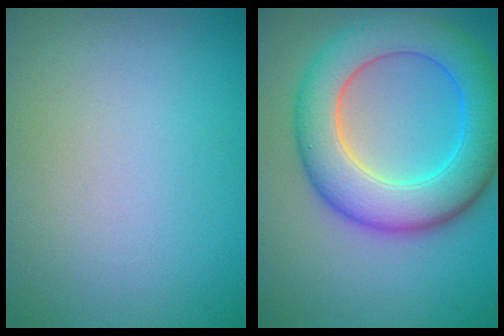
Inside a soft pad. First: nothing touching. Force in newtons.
{"total": 8.5, "press": 8.5, "slide": 0.3}